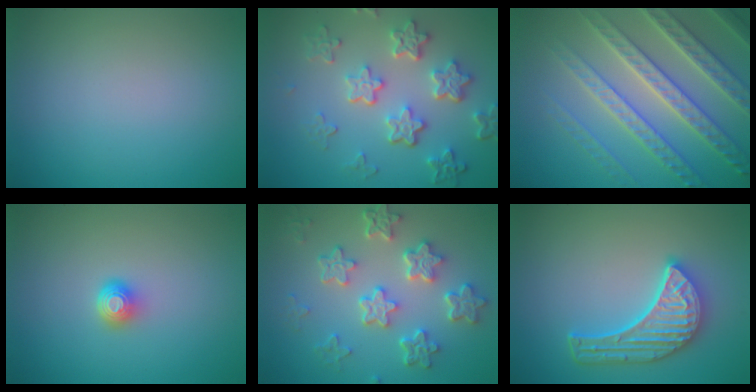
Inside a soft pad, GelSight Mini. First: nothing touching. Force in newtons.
{"total": 5.7, "press": 4.3, "slide": 3.7}
{"total": 7.1, "press": 6.9, "slide": 1.7}
{"total": 1.6, "press": 1.3, "slide": 1.1}
{"total": 6.1, "press": 4.7, "slide": 3.8}
{"total": 5.6, "press": 4.5, "slide": 3.3}